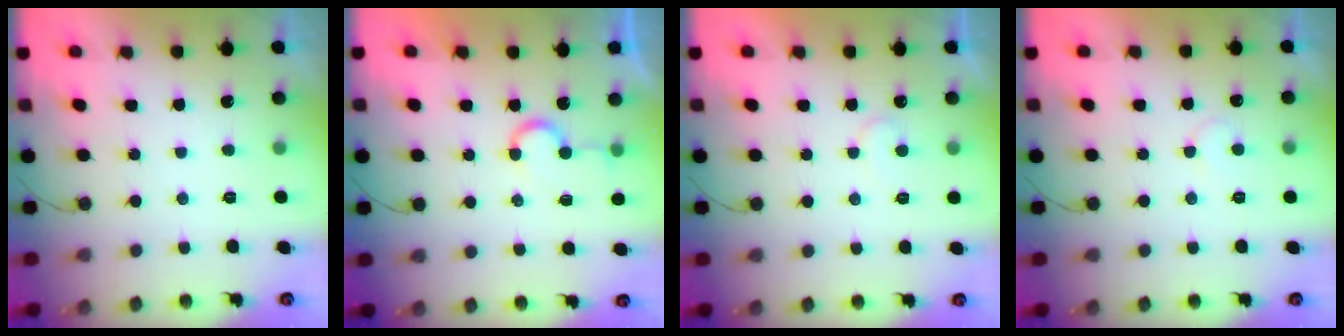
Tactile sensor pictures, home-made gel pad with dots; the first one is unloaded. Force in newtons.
{"total": 5.5, "press": 5.3, "slide": 1.5}
{"total": 6.2, "press": 6.1, "slide": 0.4}
{"total": 6.1, "press": 6.1, "slide": 0.5}